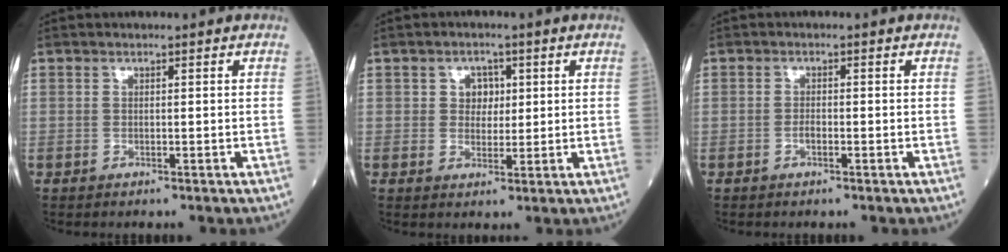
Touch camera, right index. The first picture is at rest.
{"total": 3.2, "force": [0.8, 2.7, 1.7], "torque": [-0.018, 0.005, 0.012]}
{"total": 1.1, "force": [-0.4, 0.4, 0.9], "torque": [-0.017, 0.001, -0.005]}